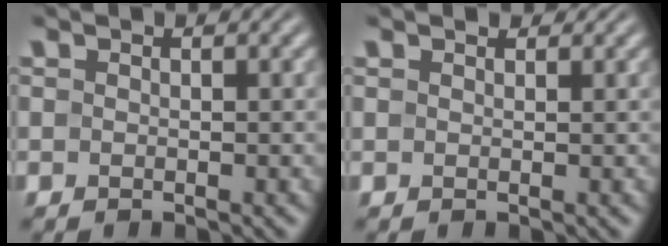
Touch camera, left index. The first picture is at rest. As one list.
[{"total": 1.1, "force": [0.9, 0.4, 0.3], "torque": [-0.008, -0.001, 0.011]}]